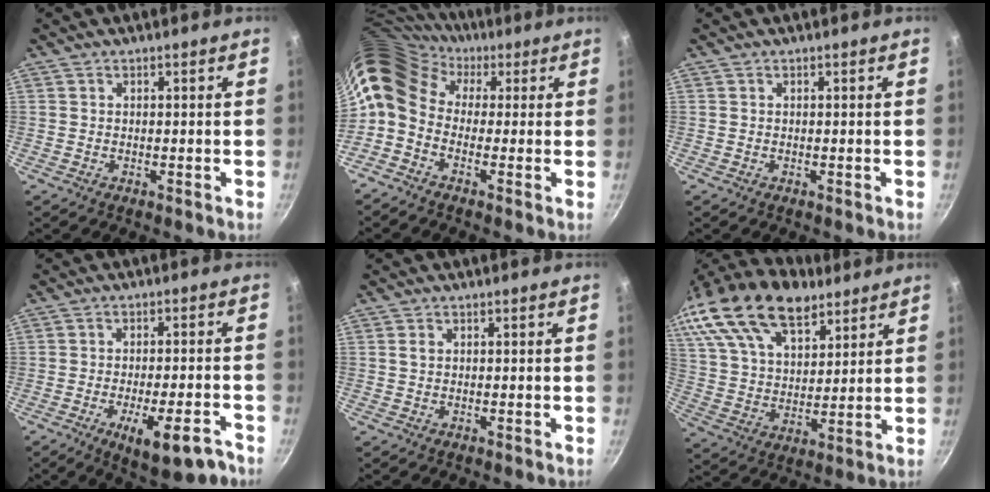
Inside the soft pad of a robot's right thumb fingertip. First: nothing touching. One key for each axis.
{"total": 13.6, "fx": 1.8, "fy": 10.7, "fz": 8.3, "tx": -0.160, "ty": 0.039, "tz": 0.011}
{"total": 0.0}
{"total": 11.3, "fx": -5.9, "fy": 3.6, "fz": 8.9, "tx": -0.113, "ty": 0.020, "tz": -0.076}
{"total": 1.0, "fx": 0.2, "fy": 0.7, "fz": 0.6, "tx": -0.011, "ty": 0.002, "tz": 0.003}
{"total": 29.5, "fx": 18.6, "fy": 16.1, "fz": 16.3, "tx": -0.338, "ty": -0.002, "tz": 0.333}